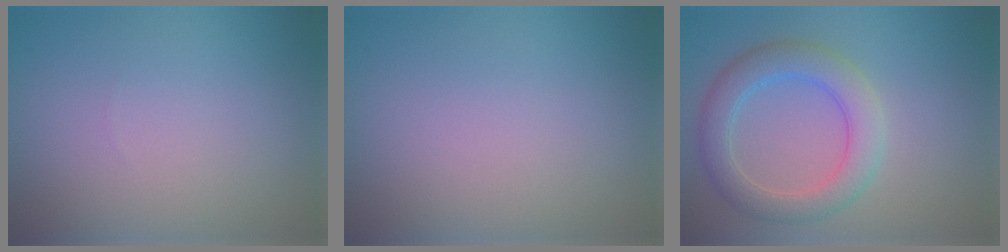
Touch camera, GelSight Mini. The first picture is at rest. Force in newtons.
{"total": 0.0}
{"total": 4.5, "press": 4.5, "slide": 0.3}